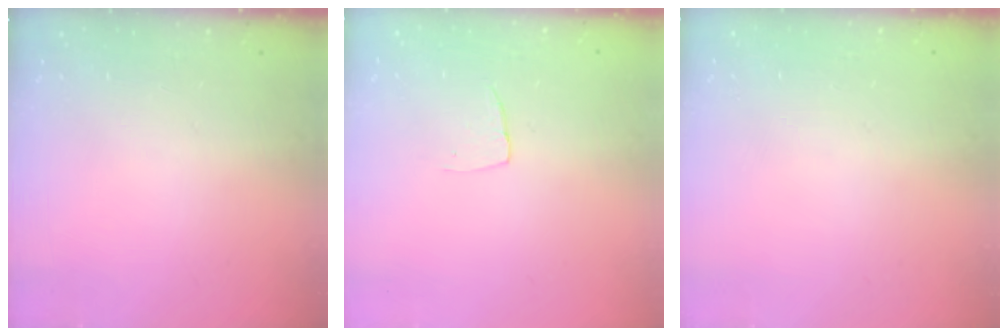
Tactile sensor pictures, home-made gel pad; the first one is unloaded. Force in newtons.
{"total": 3.7, "press": 3.7, "slide": 0.2}
{"total": 0.0}